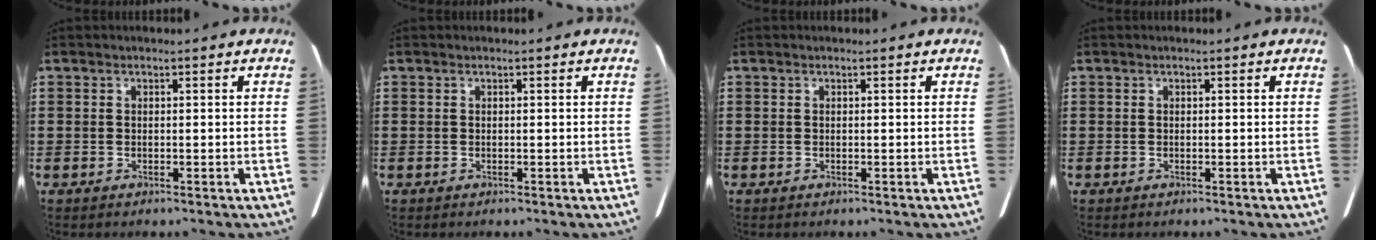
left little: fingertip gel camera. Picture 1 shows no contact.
{"total": 0.0}
{"total": 0.0}
{"total": 0.0}